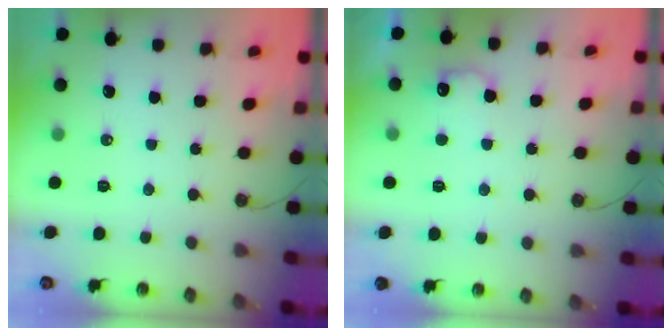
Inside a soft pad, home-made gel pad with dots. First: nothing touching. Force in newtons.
{"total": 7.8, "press": 7.8, "slide": 0.6}